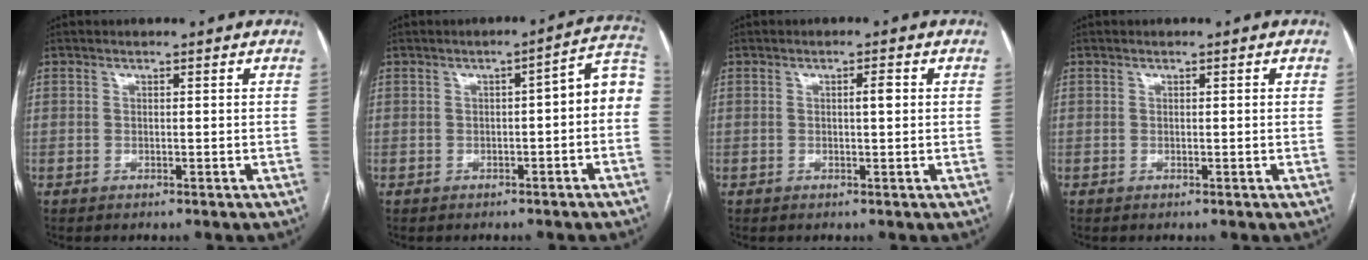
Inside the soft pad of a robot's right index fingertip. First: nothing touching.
{"total": 6.8, "force": [-0.8, 1.6, 6.5], "torque": [-0.077, 0.035, -0.012]}
{"total": 1.6, "force": [0.3, 0.2, 1.6], "torque": [-0.026, 0.003, 0.003]}
{"total": 0.0}